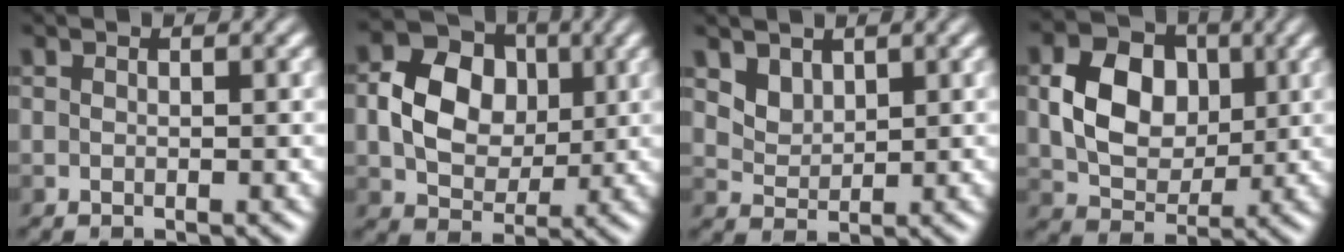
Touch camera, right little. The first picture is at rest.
{"total": 7.6, "force": [0.7, 6.1, 4.5], "torque": [-0.078, 0.014, 0.005]}
{"total": 2.3, "force": [1.5, 1.5, 0.8], "torque": [-0.024, -0.014, 0.043]}
{"total": 6.8, "force": [0.8, 5.1, 4.4], "torque": [-0.081, 0.004, 0.013]}